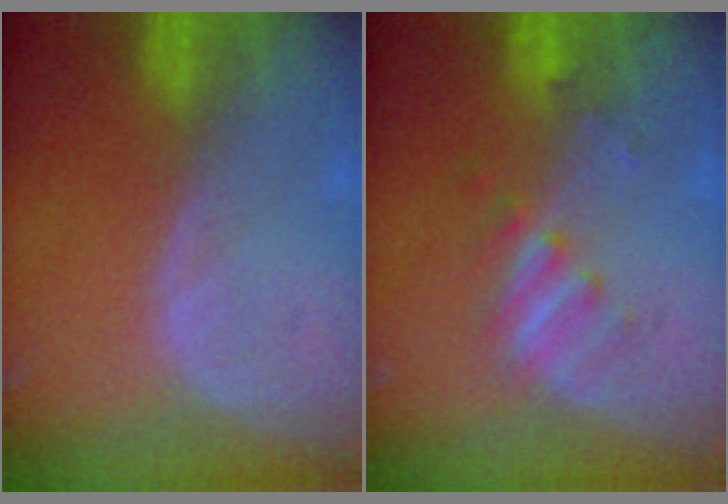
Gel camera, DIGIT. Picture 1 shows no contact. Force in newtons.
{"total": 3.2, "press": 3.2, "slide": 0.4}